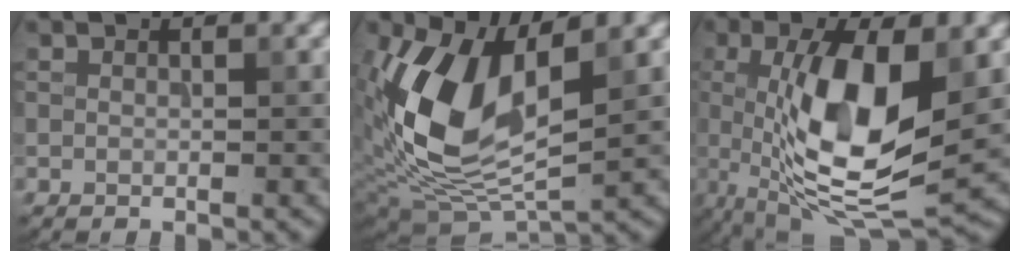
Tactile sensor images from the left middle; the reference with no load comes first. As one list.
[{"total": 10.7, "force": [2.2, 5.5, 8.9], "torque": [-0.197, -0.013, 0.044]}, {"total": 10.6, "force": [0.3, 3.6, 9.9], "torque": [-0.181, -0.002, 0.007]}]